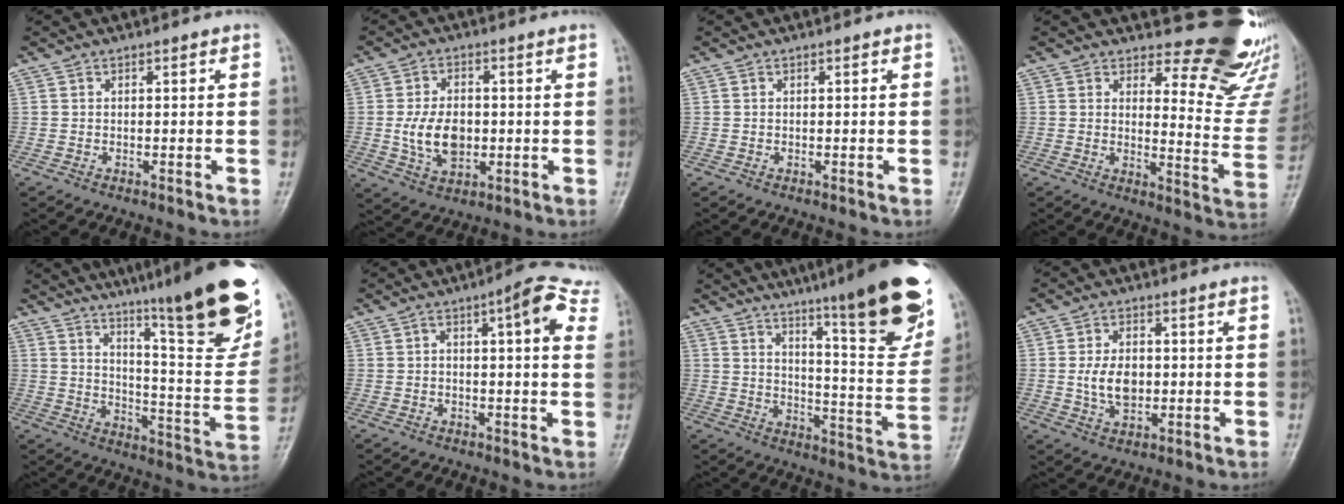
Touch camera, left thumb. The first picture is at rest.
{"total": 8.9, "force": [-0.4, 5.8, 6.8], "torque": [-0.111, -0.001, -0.002]}
{"total": 0.0}
{"total": 14.7, "force": [13.6, 4.2, 3.6], "torque": [-0.004, -0.159, 0.148]}
{"total": 26.7, "force": [18.1, 3.5, 19.3], "torque": [-0.253, -0.088, 0.260]}
{"total": 9.4, "force": [3.2, 2.4, 8.5], "torque": [-0.099, 0.011, 0.033]}
{"total": 23.5, "force": [15.1, 3.0, 17.8], "torque": [-0.218, -0.074, 0.217]}
{"total": 6.3, "force": [0.1, 3.9, 5.0], "torque": [-0.085, -0.001, 0.007]}